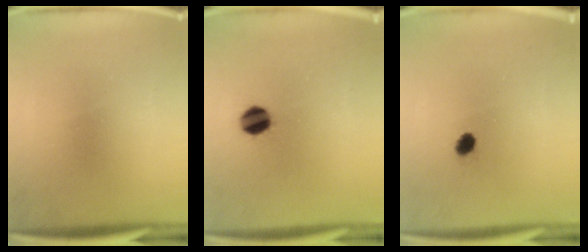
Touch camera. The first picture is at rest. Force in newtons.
{"total": 6.5}
{"total": 1.7}